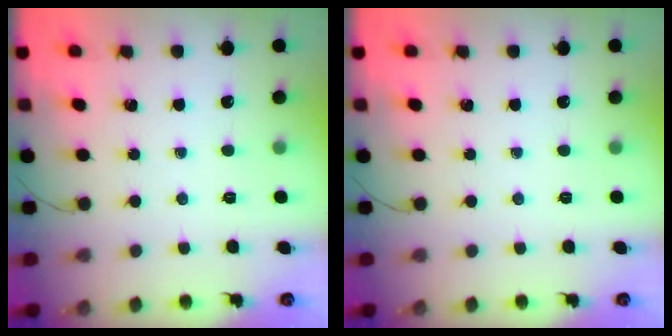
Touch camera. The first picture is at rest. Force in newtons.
{"total": 0.0}